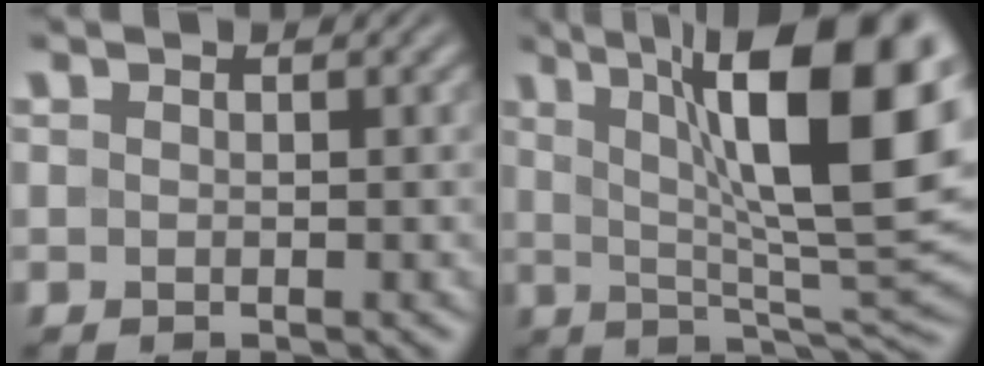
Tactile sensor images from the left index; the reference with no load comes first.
{"total": 16.0, "force": [4.7, 4.5, 14.6], "torque": [-0.207, 0.009, 0.078]}